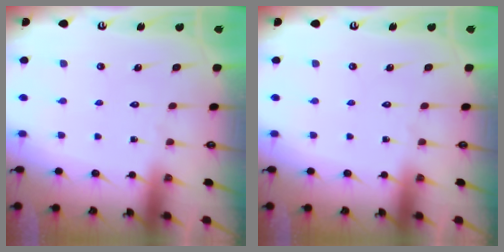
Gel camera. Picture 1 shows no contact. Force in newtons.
{"total": 0.0}